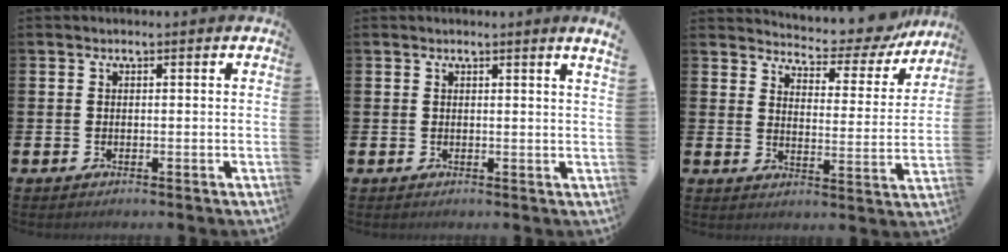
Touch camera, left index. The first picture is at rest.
{"total": 1.1, "force": [0.9, -0.5, 0.4], "torque": [-0.001, -0.007, 0.016]}
{"total": 5.8, "force": [5.5, 1.4, 1.1], "torque": [-0.034, -0.052, 0.089]}